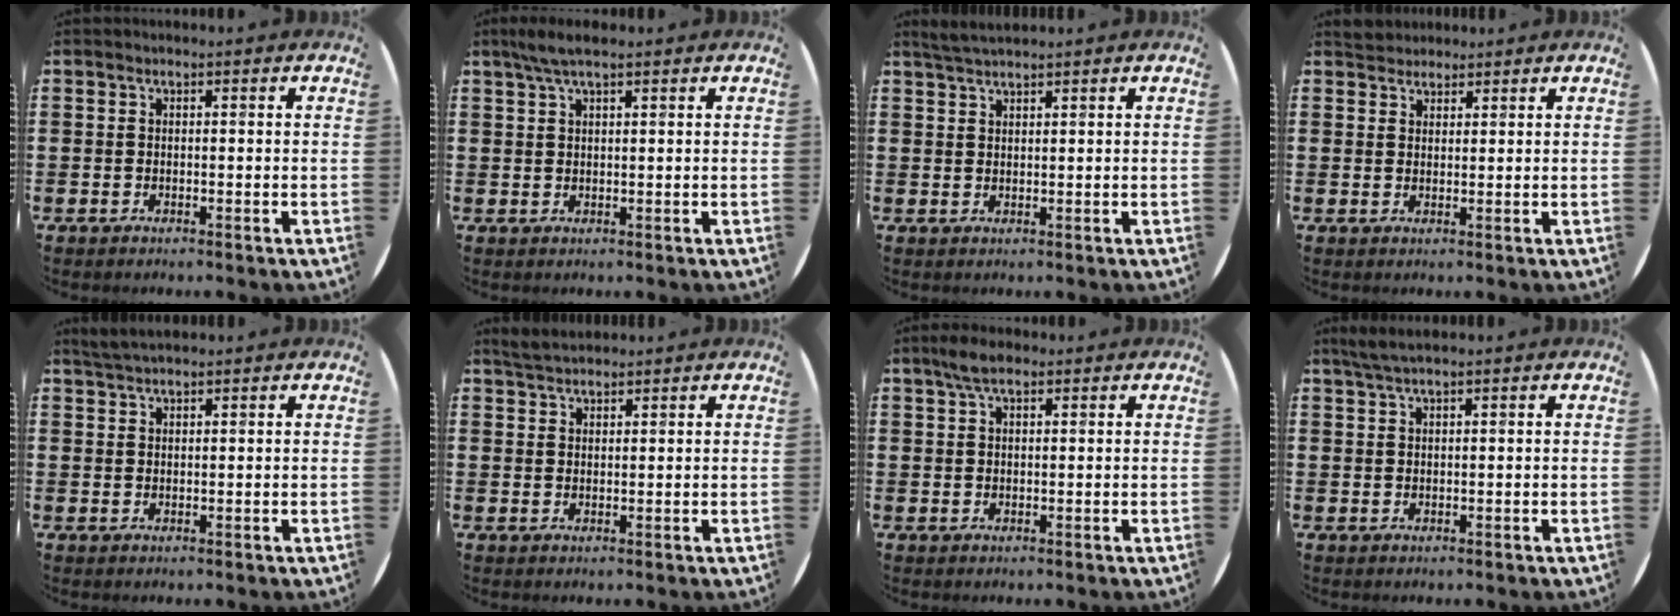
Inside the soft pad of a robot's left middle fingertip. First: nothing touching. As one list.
[{"total": 3.0, "force": [2.1, 0.5, 2.1], "torque": [-0.044, 0.007, 0.036]}, {"total": 2.2, "force": [2.1, 0.1, 0.7], "torque": [-0.016, 0.002, 0.040]}, {"total": 2.4, "force": [2.3, 0.7, -0.2], "torque": [0.008, 0.001, 0.043]}, {"total": 2.1, "force": [1.9, 0.2, 0.6], "torque": [-0.015, 0.004, 0.037]}, {"total": 2.8, "force": [2.7, 0.6, 0.6], "torque": [-0.018, 0.001, 0.051]}, {"total": 3.4, "force": [2.3, 1.4, 2.0], "torque": [-0.035, 0.006, 0.039]}, {"total": 2.1, "force": [1.6, 0.1, 1.3], "torque": [-0.026, 0.004, 0.029]}]